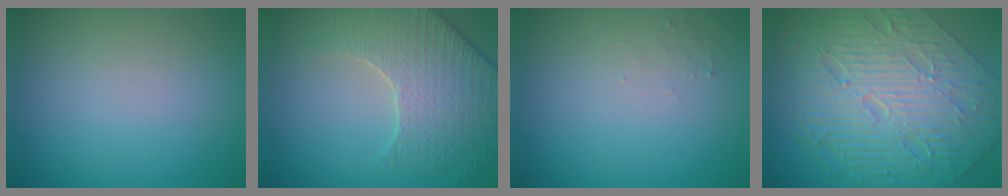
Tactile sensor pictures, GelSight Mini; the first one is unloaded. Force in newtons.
{"total": 4.9, "press": 4.8, "slide": 1.3}
{"total": 0.7, "press": 0.7, "slide": 0.2}
{"total": 10.8, "press": 7.2, "slide": 8.1}